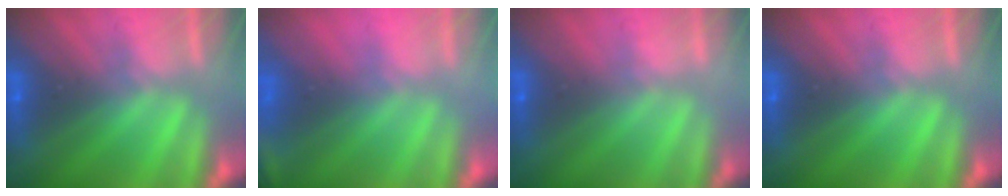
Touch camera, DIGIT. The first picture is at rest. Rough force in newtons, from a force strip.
{"total": 2.4}
{"total": 3.6}
{"total": 0.0}